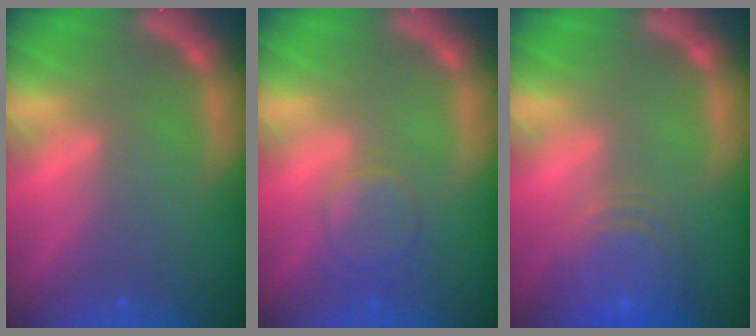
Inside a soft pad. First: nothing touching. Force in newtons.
{"total": 3.5}
{"total": 6.9}